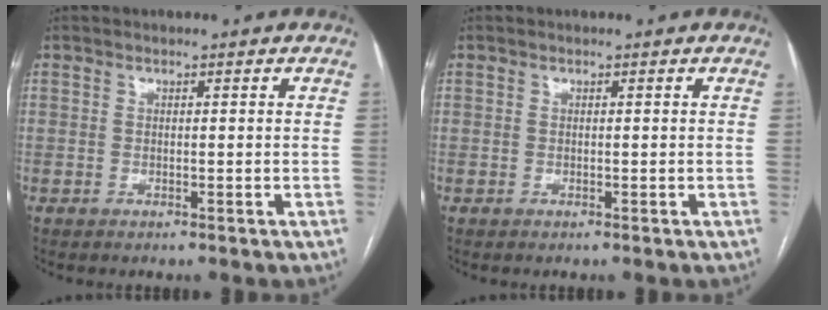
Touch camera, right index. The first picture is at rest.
{"total": 0.0}